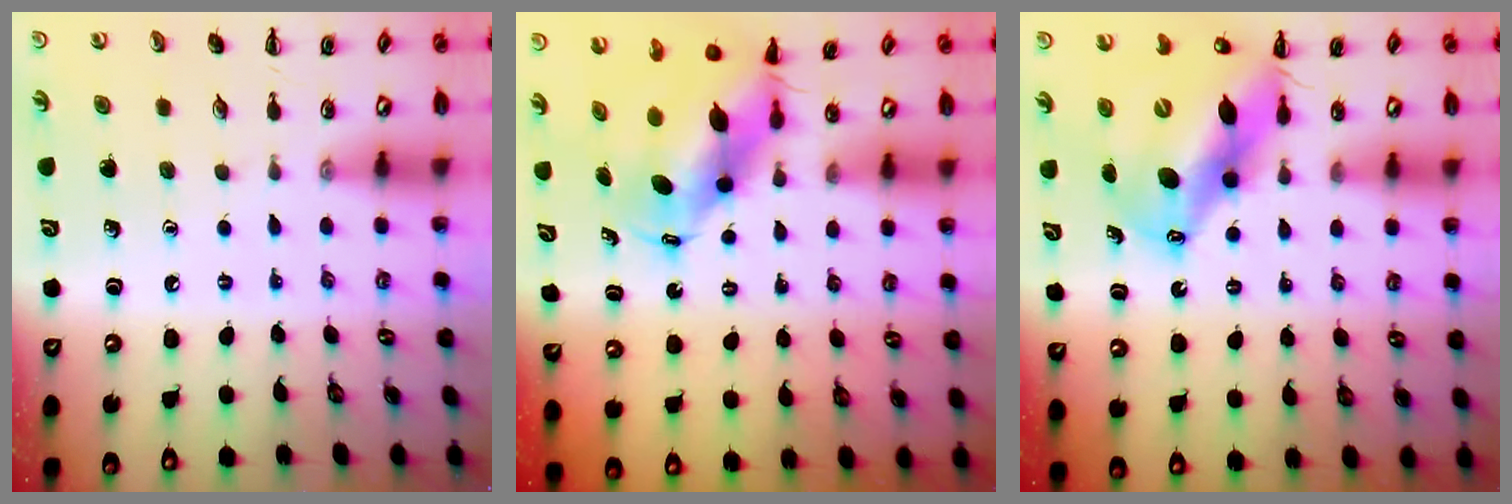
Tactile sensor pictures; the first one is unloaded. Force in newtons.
{"total": 7.1, "press": 6.9, "slide": 1.8}
{"total": 14.8, "press": 14.3, "slide": 3.9}